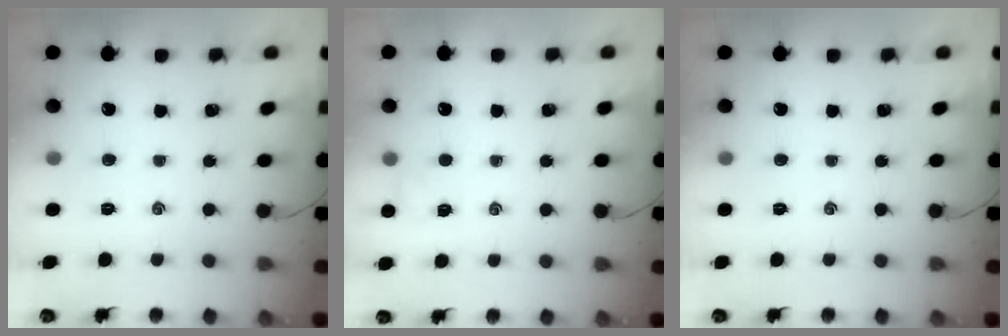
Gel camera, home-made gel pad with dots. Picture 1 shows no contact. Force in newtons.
{"total": 1.7, "press": 1.7, "slide": 0.5}
{"total": 0.0}